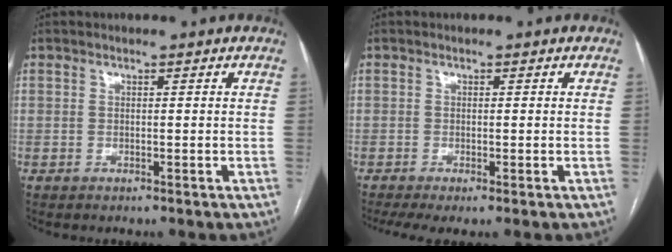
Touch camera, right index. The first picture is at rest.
{"total": 3.5, "force": [-2.1, 0.8, 2.7], "torque": [-0.048, -0.009, -0.039]}